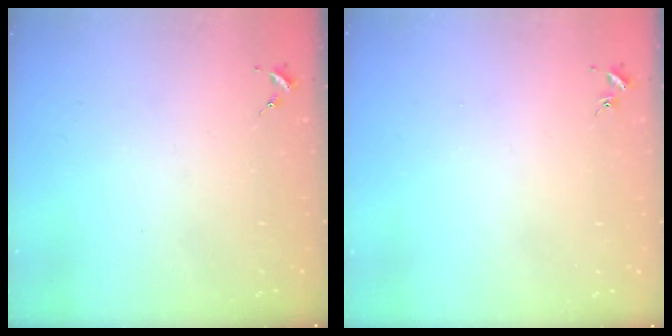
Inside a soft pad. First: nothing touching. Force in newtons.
{"total": 0.6, "press": 0.6, "slide": 0.1}